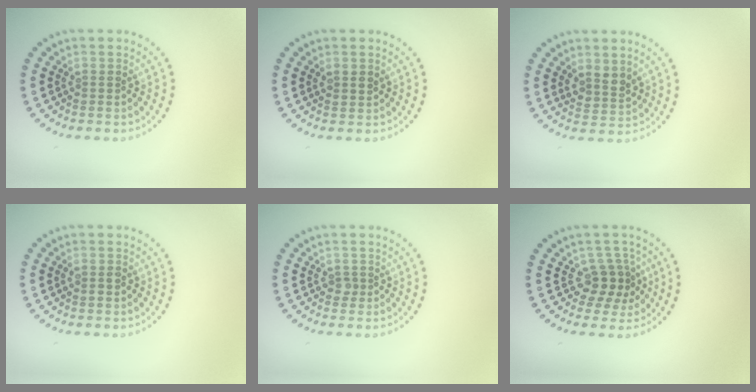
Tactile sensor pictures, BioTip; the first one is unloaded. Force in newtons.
{"total": 1.1, "press": 1.0, "slide": 0.5}
{"total": 2.0, "press": 1.7, "slide": 1.1}
{"total": 0.8, "press": 0.7, "slide": 0.3}
{"total": 0.7, "press": 0.5, "slide": 0.5}
{"total": 2.6, "press": 2.1, "slide": 1.6}